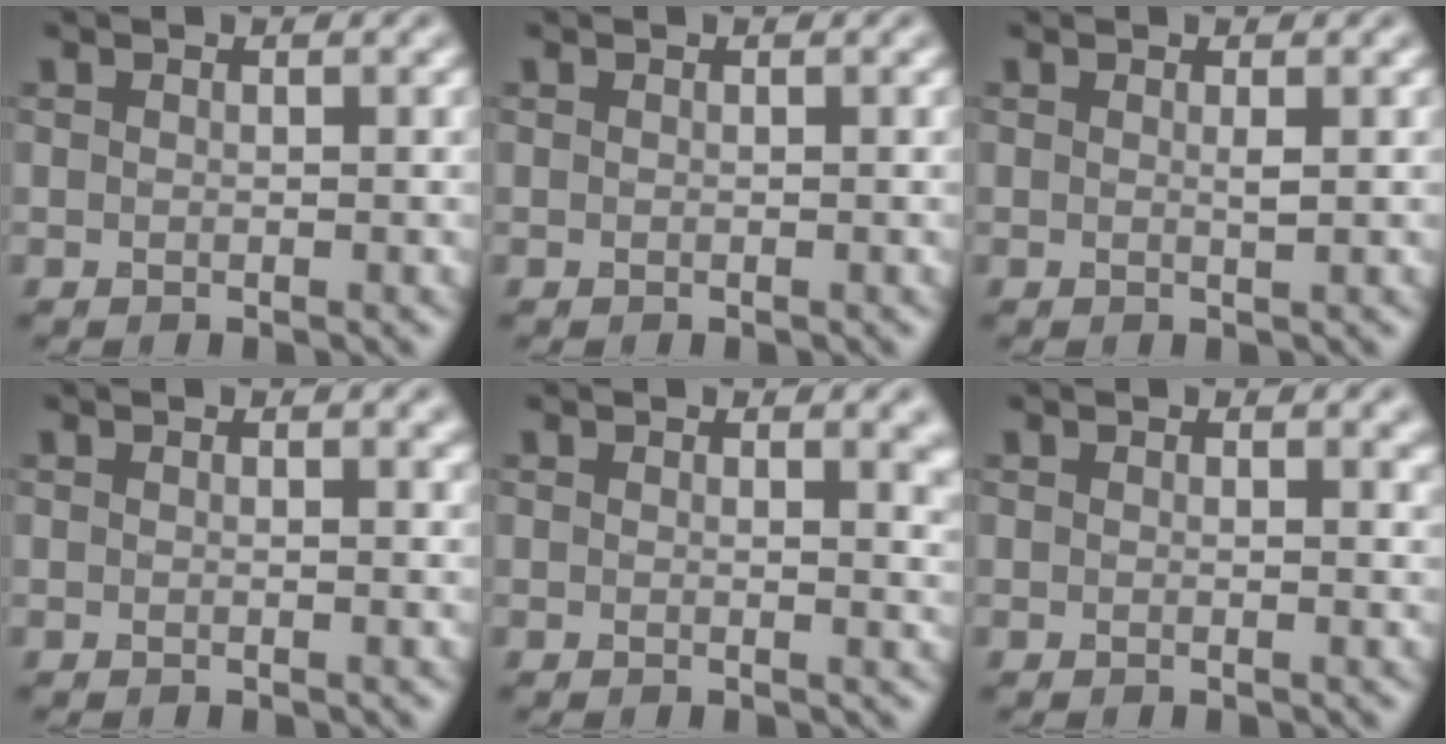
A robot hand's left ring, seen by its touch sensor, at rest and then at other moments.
{"total": 0.0}
{"total": 0.6, "force": [0.2, 0.0, 0.5], "torque": [-0.009, -0.001, 0.002]}
{"total": 0.9, "force": [0.5, 0.2, 0.6], "torque": [-0.002, 0.004, 0.007]}
{"total": 2.3, "force": [1.1, 0.9, 1.7], "torque": [-0.008, 0.000, 0.015]}
{"total": 1.0, "force": [0.7, 0.3, 0.7], "torque": [-0.003, 0.003, 0.009]}